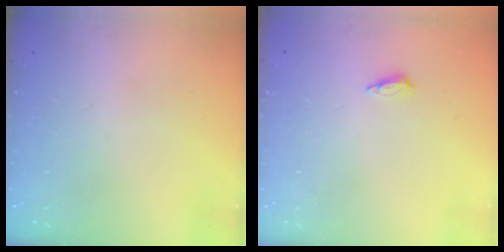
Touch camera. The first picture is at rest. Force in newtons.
{"total": 4.1, "press": 4.1, "slide": 0.5}